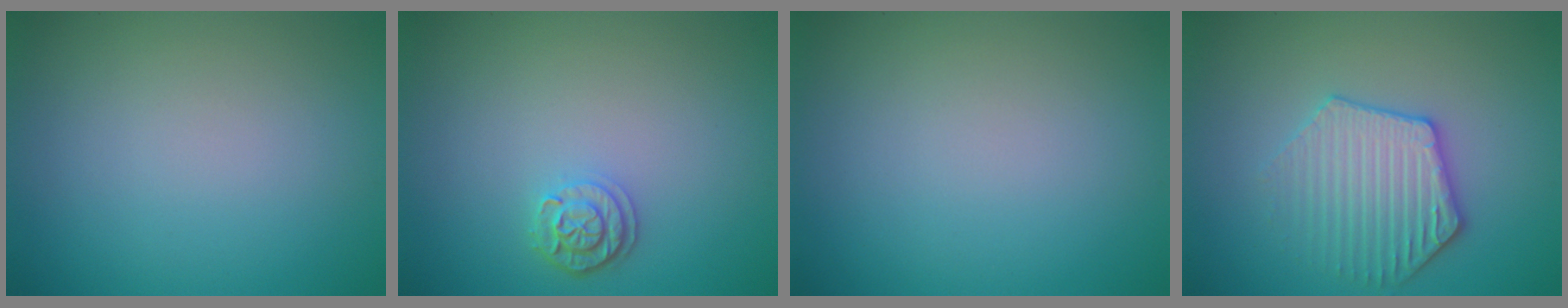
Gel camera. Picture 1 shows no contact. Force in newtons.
{"total": 2.1, "press": 1.8, "slide": 0.9}
{"total": 0.0}
{"total": 3.5, "press": 3.4, "slide": 0.8}